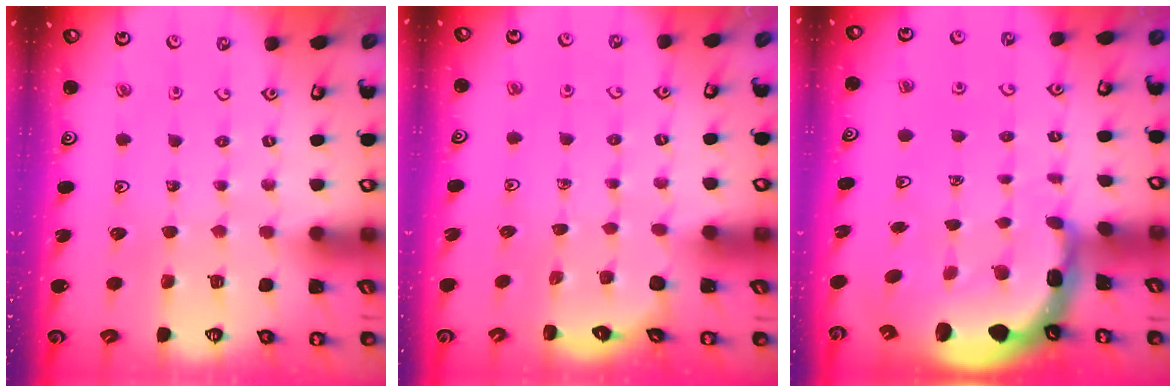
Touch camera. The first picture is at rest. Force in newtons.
{"total": 2.3, "press": 1.9, "slide": 1.3}
{"total": 3.8, "press": 3.6, "slide": 1.0}